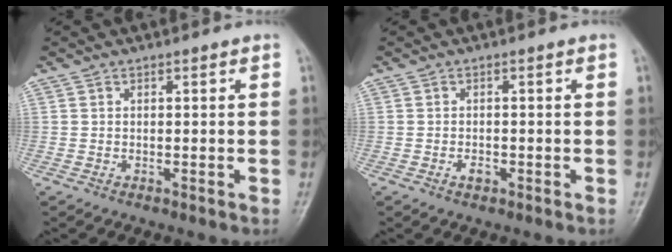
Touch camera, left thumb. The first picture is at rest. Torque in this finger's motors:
{"motor_torque": [-0.12, 0.21, 0.28, 0.38, 0.00]}